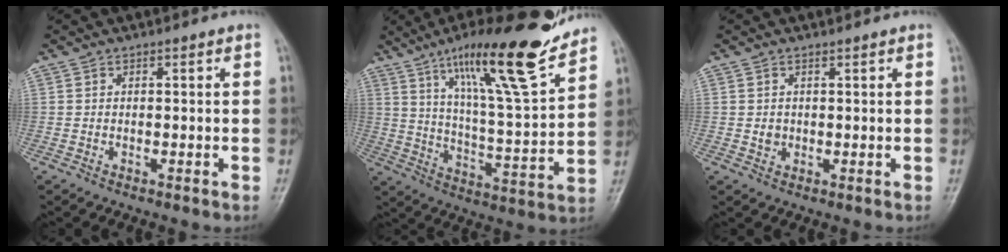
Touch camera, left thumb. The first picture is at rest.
{"total": 20.3, "force": [14.2, 2.7, 14.2], "torque": [-0.203, -0.074, 0.233]}
{"total": 1.3, "force": [0.4, 1.1, 0.5], "torque": [-0.001, -0.002, 0.008]}